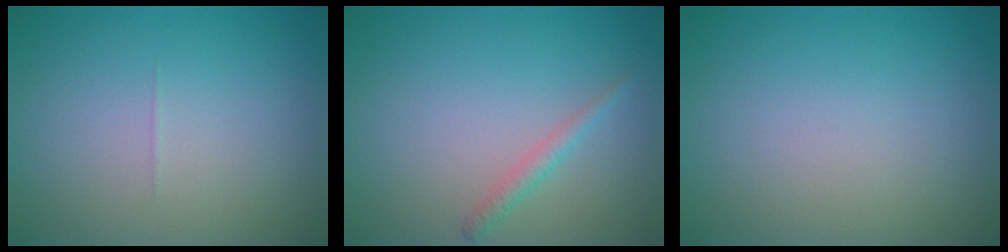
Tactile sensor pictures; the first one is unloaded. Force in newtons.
{"total": 1.4, "press": 1.4, "slide": 0.1}
{"total": 0.0}